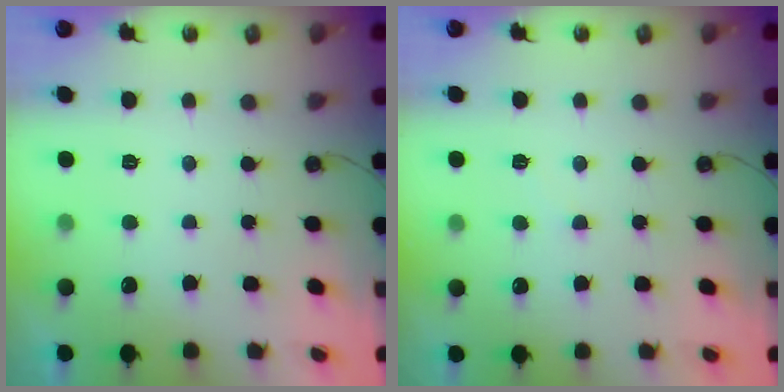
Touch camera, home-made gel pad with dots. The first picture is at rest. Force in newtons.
{"total": 2.3, "press": 2.2, "slide": 0.4}